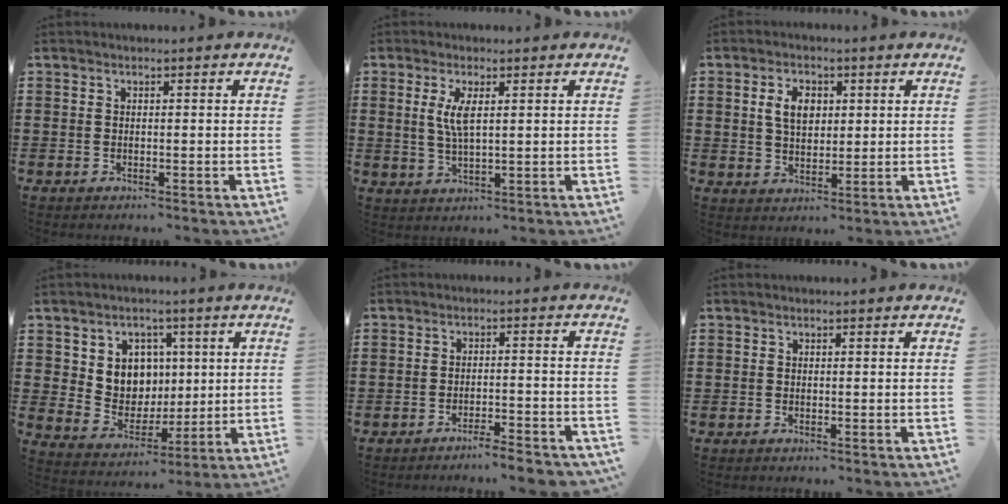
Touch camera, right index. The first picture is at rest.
{"total": 4.2, "force": [1.2, 1.1, 3.8], "torque": [-0.080, 0.003, 0.020]}
{"total": 4.9, "force": [1.3, 3.1, 3.6], "torque": [-0.072, 0.010, 0.019]}
{"total": 7.1, "force": [2.5, 6.4, 1.8], "torque": [-0.056, -0.007, 0.046]}
{"total": 3.5, "force": [-3.2, -0.3, 1.3], "torque": [-0.022, -0.004, -0.064]}
{"total": 0.0}